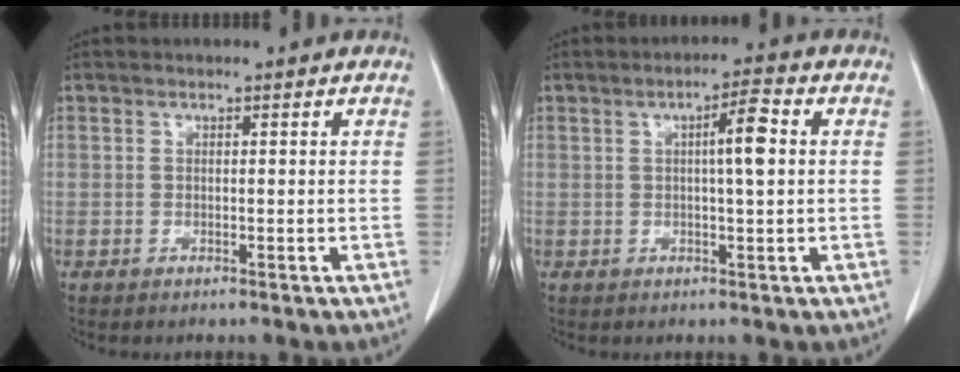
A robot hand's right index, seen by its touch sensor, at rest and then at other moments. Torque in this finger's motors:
{"motor_torque": [0.62, 0.33, 0.34, 0.07]}